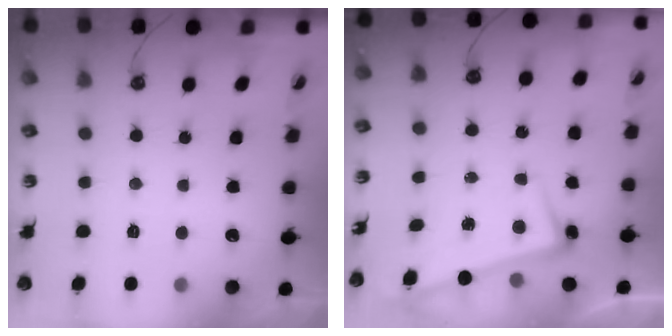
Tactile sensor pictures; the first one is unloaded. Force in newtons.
{"total": 2.3, "press": 2.1, "slide": 0.9}